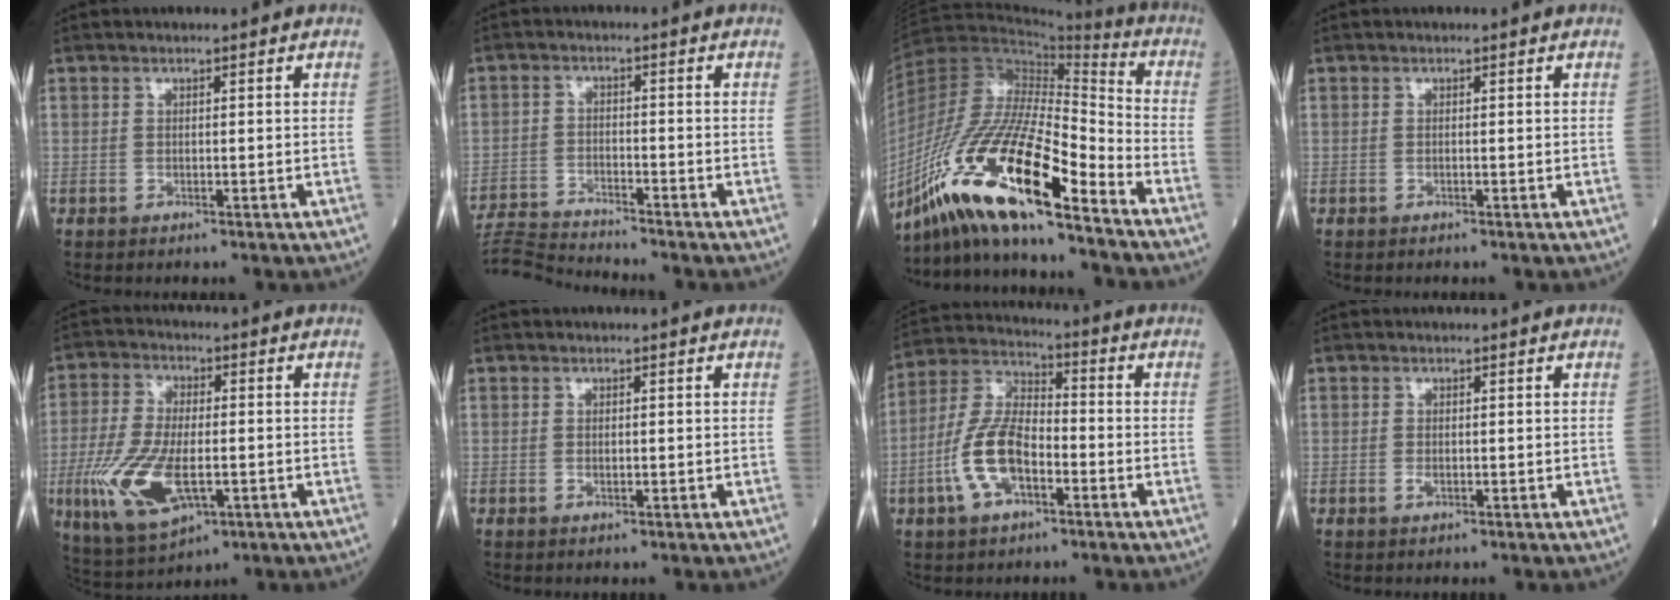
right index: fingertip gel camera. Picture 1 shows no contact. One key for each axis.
{"total": 6.7, "fx": -6.5, "fy": -1.5, "fz": -0.4, "tx": 0.001, "ty": -0.011, "tz": -0.125}
{"total": 21.8, "fx": -14.5, "fy": 2.6, "fz": 16.0, "tx": -0.346, "ty": -0.031, "tz": -0.271}
{"total": 0.0}
{"total": 13.2, "fx": -3.7, "fy": 5.2, "fz": 11.6, "tx": -0.248, "ty": -0.014, "tz": -0.060}
{"total": 0.9, "fx": 0.0, "fy": 0.4, "fz": 0.8, "tx": -0.013, "ty": -0.002, "tz": 0.001}
{"total": 10.7, "fx": -3.6, "fy": 4.6, "fz": 8.9, "tx": -0.200, "ty": 0.013, "tz": -0.074}
{"total": 0.9, "fx": -0.3, "fy": 0.5, "fz": 0.7, "tx": -0.016, "ty": -0.001, "tz": -0.004}